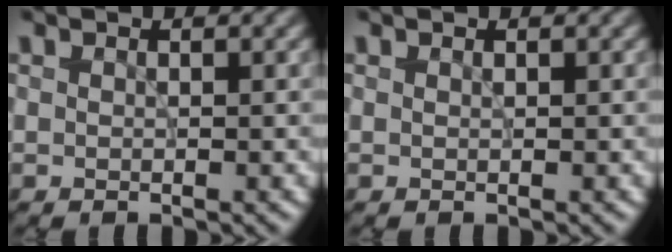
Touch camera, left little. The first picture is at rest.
{"total": 0.0}